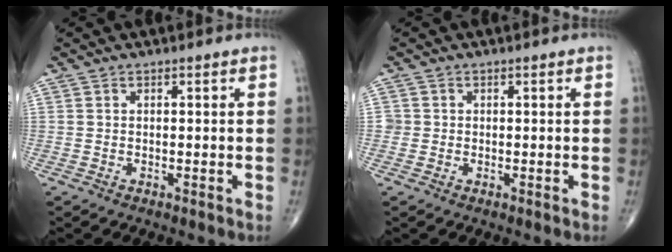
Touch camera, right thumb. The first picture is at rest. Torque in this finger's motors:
{"motor_torque": [0.19, 0.06, -0.13, -0.21, -0.02]}